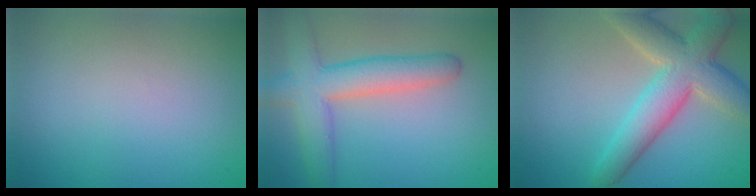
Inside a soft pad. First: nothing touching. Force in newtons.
{"total": 6.0, "press": 6.0, "slide": 0.4}
{"total": 6.9, "press": 6.9, "slide": 0.4}